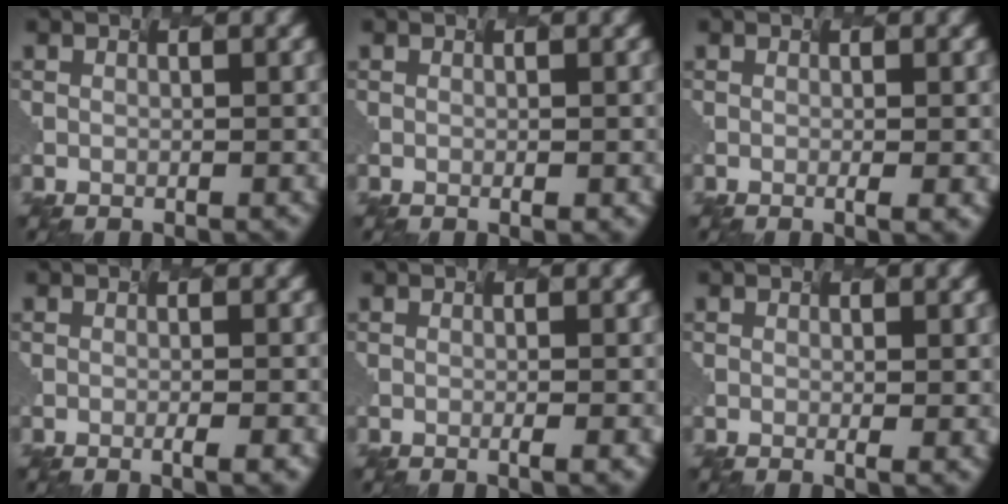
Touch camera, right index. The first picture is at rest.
{"total": 0.9, "force": [-0.2, 0.2, 0.9], "torque": [-0.001, 0.005, 0.004]}
{"total": 1.6, "force": [-0.3, 0.2, 1.5], "torque": [-0.013, 0.005, 0.001]}
{"total": 2.4, "force": [-0.7, 0.6, 2.2], "torque": [-0.015, 0.007, 0.000]}
{"total": 1.9, "force": [-0.3, 0.5, 1.8], "torque": [-0.008, 0.008, -0.002]}
{"total": 0.9, "force": [-0.4, -0.3, 0.8], "torque": [-0.019, -0.004, 0.010]}